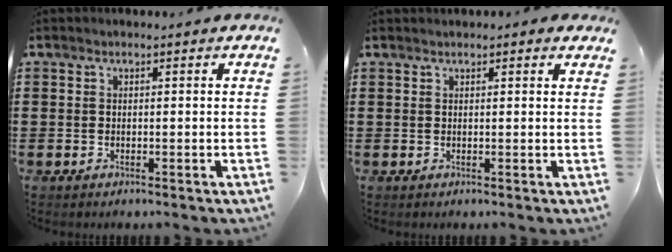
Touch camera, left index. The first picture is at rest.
{"total": 0.8, "force": [0.6, 0.2, 0.4], "torque": [-0.010, 0.002, 0.012]}